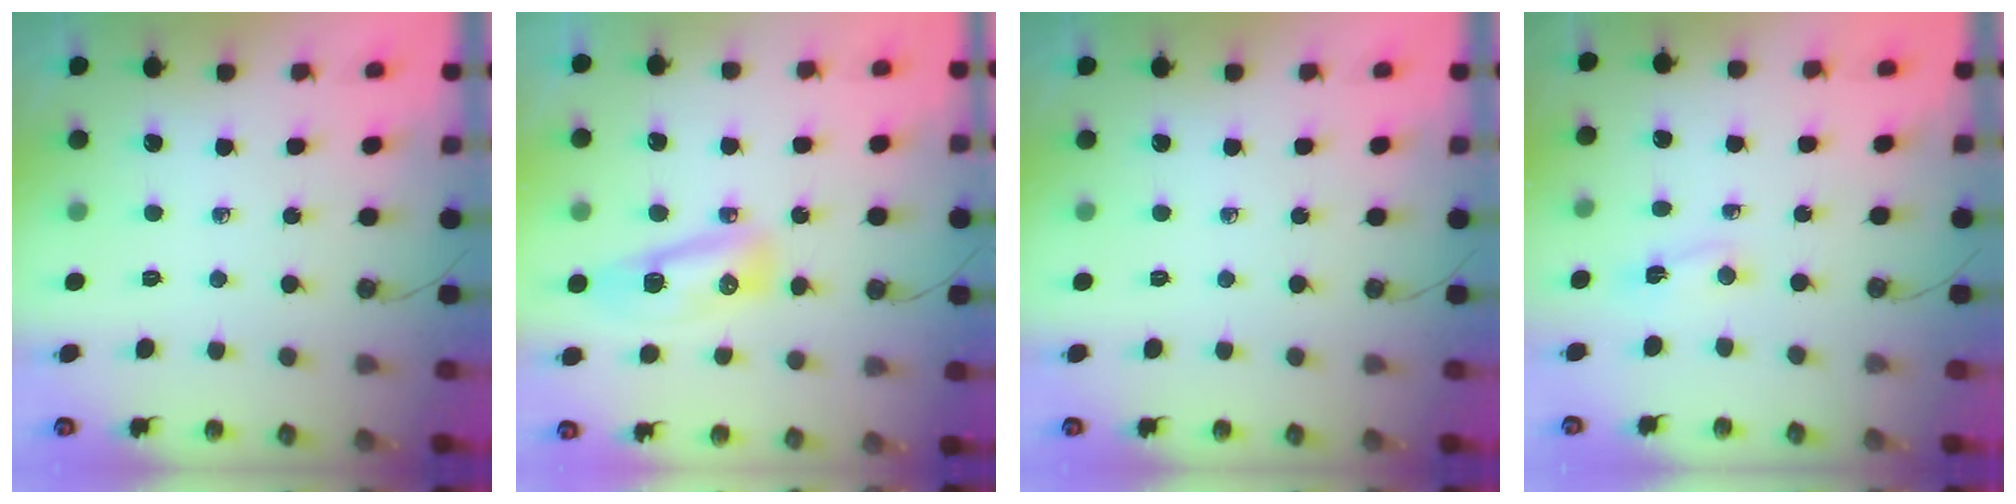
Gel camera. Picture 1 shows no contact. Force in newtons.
{"total": 9.5, "press": 9.5, "slide": 1.3}
{"total": 0.0}
{"total": 3.4, "press": 2.6, "slide": 2.2}